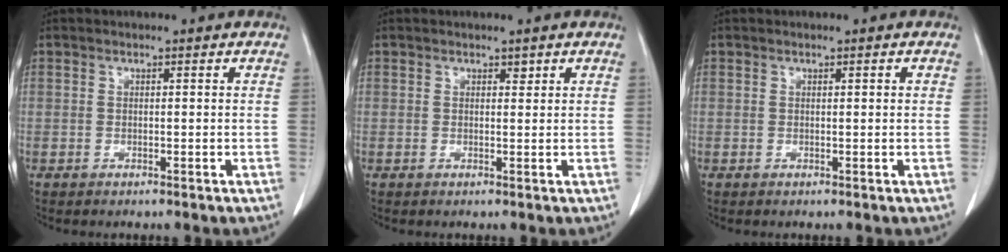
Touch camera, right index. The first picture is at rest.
{"total": 0.7, "force": [0.5, 0.4, 0.3], "torque": [-0.002, -0.003, 0.005]}
{"total": 0.6, "force": [0.2, 0.0, 0.5], "torque": [-0.010, 0.001, 0.002]}